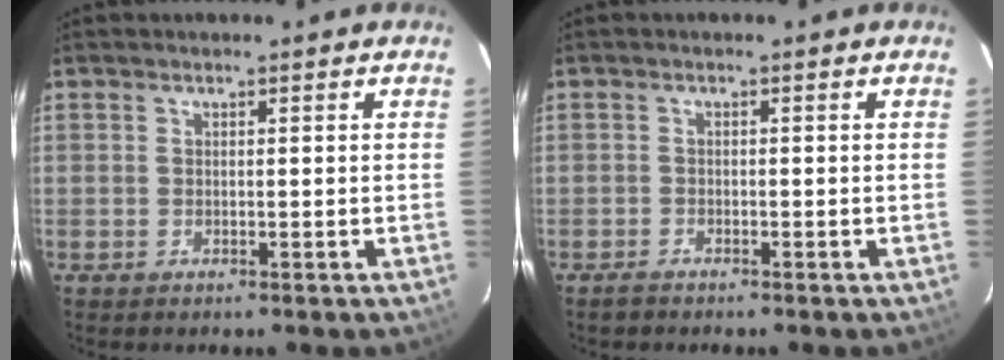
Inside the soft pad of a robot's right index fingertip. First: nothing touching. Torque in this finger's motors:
{"motor_torque": [0.10, -0.05, 0.05, 0.01]}